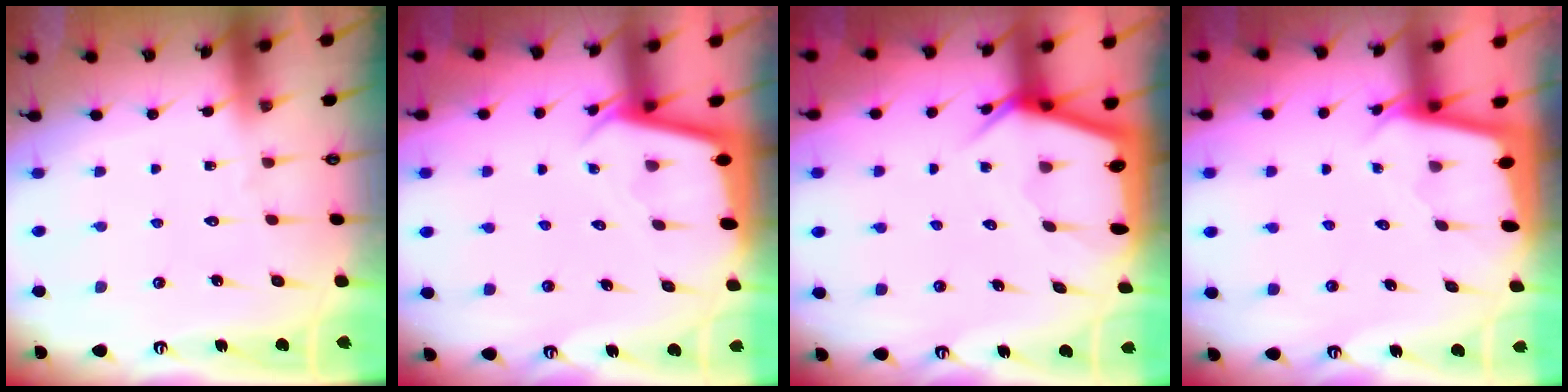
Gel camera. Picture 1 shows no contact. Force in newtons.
{"total": 2.4, "press": 2.4, "slide": 0.1}
{"total": 6.0, "press": 6.0, "slide": 0.5}
{"total": 2.1, "press": 2.1, "slide": 0.1}